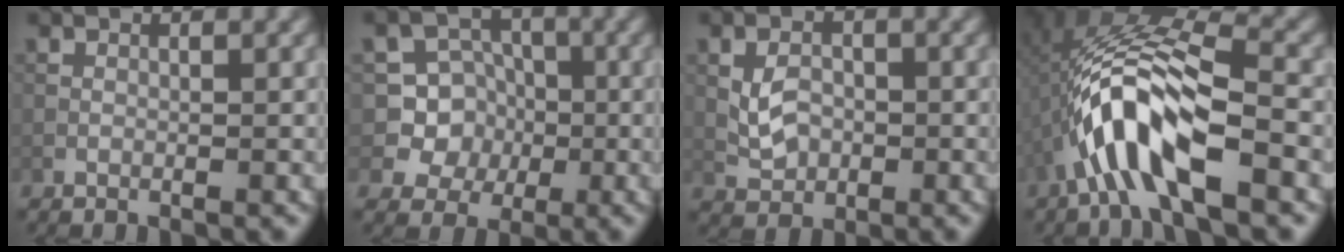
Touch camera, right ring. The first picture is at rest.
{"total": 6.3, "force": [-0.7, 6.2, 1.0], "torque": [-0.011, 0.028, -0.033]}
{"total": 2.5, "force": [0.0, 2.0, 1.5], "torque": [-0.032, 0.000, 0.003]}
{"total": 8.3, "force": [-3.2, 2.6, 7.2], "torque": [-0.147, 0.016, -0.056]}